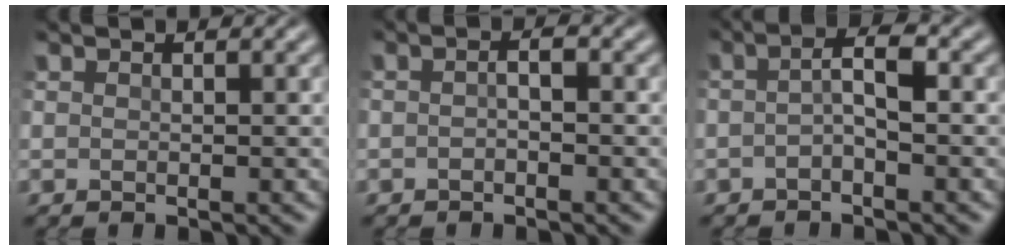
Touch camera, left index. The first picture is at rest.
{"total": 1.2, "force": [-0.5, 0.4, 1.0], "torque": [-0.018, -0.002, -0.015]}
{"total": 2.5, "force": [-0.6, 0.5, 2.3], "torque": [-0.045, 0.008, -0.017]}